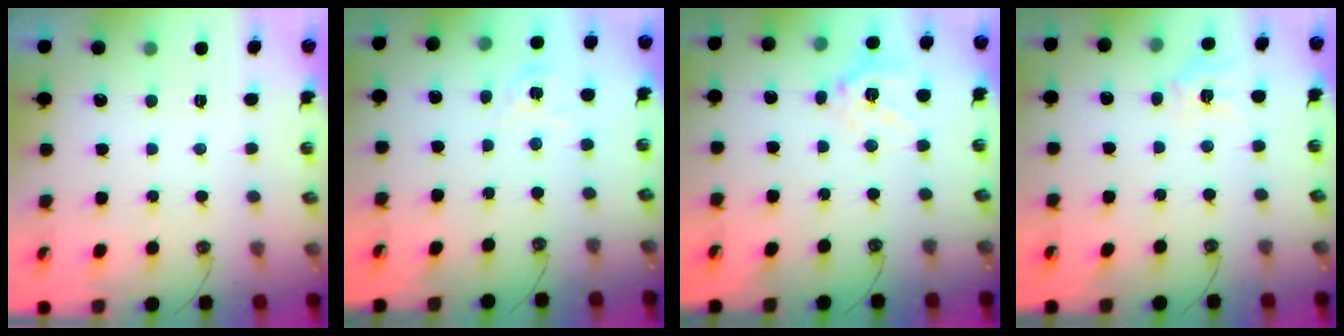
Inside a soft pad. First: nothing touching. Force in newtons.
{"total": 1.9, "press": 1.8, "slide": 0.3}
{"total": 13.9, "press": 13.8, "slide": 2.0}
{"total": 6.0, "press": 5.9, "slide": 0.4}